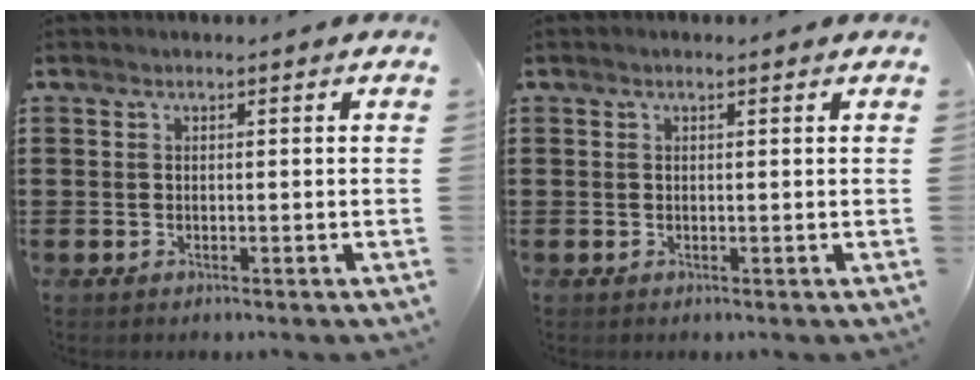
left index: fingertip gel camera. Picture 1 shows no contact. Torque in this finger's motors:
{"motor_torque": [0.17, -0.39, -0.08, 0.00]}